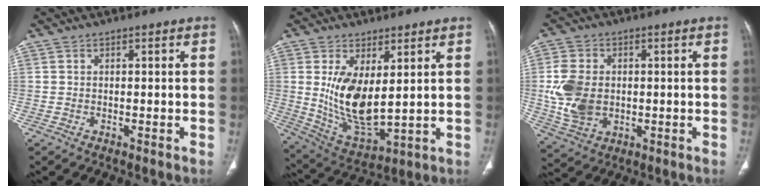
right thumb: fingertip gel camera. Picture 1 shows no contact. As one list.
[{"total": 12.5, "force": [2.4, 5.8, 10.8], "torque": [-0.193, -0.030, 0.067]}, {"total": 10.5, "force": [-0.1, 7.7, 7.2], "torque": [-0.139, 0.000, 0.007]}]